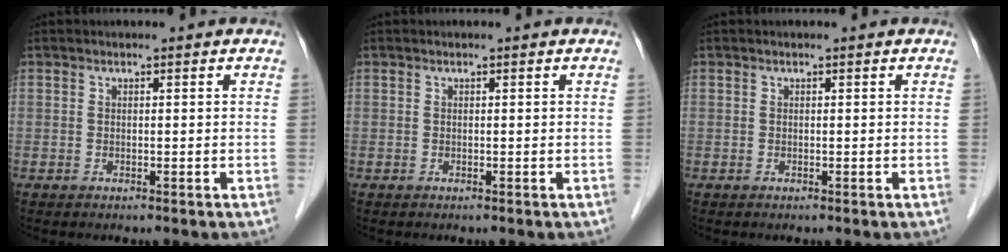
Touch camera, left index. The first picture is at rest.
{"total": 0.0}
{"total": 0.0}